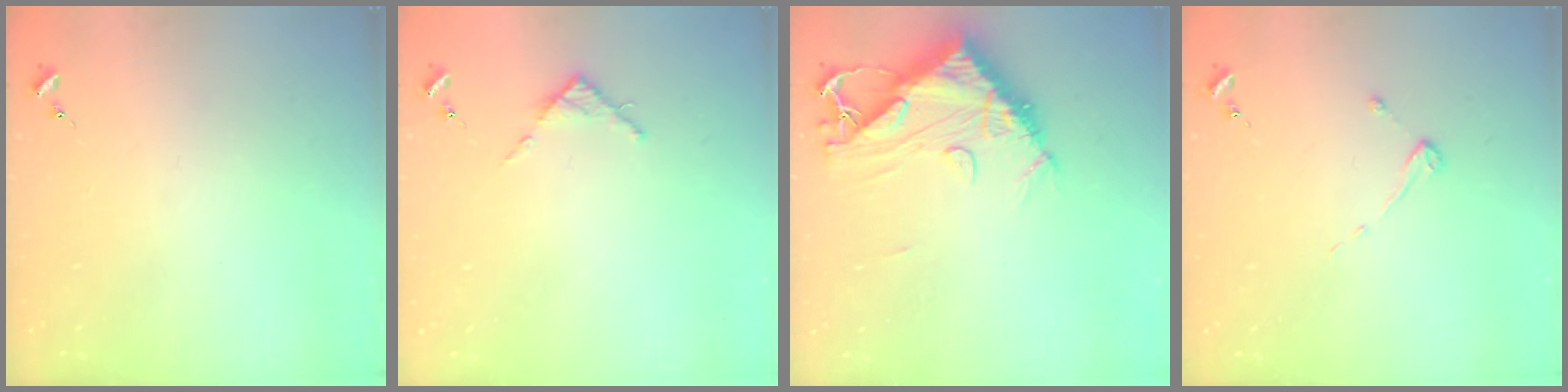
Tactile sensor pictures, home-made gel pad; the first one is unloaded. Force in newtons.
{"total": 3.7, "press": 3.7, "slide": 0.5}
{"total": 13.4, "press": 13.3, "slide": 1.5}
{"total": 2.7, "press": 2.7, "slide": 0.3}